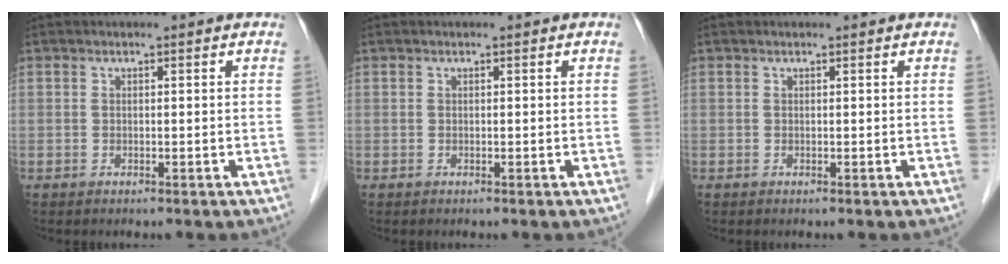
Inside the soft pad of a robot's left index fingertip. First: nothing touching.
{"total": 0.0}
{"total": 0.0}